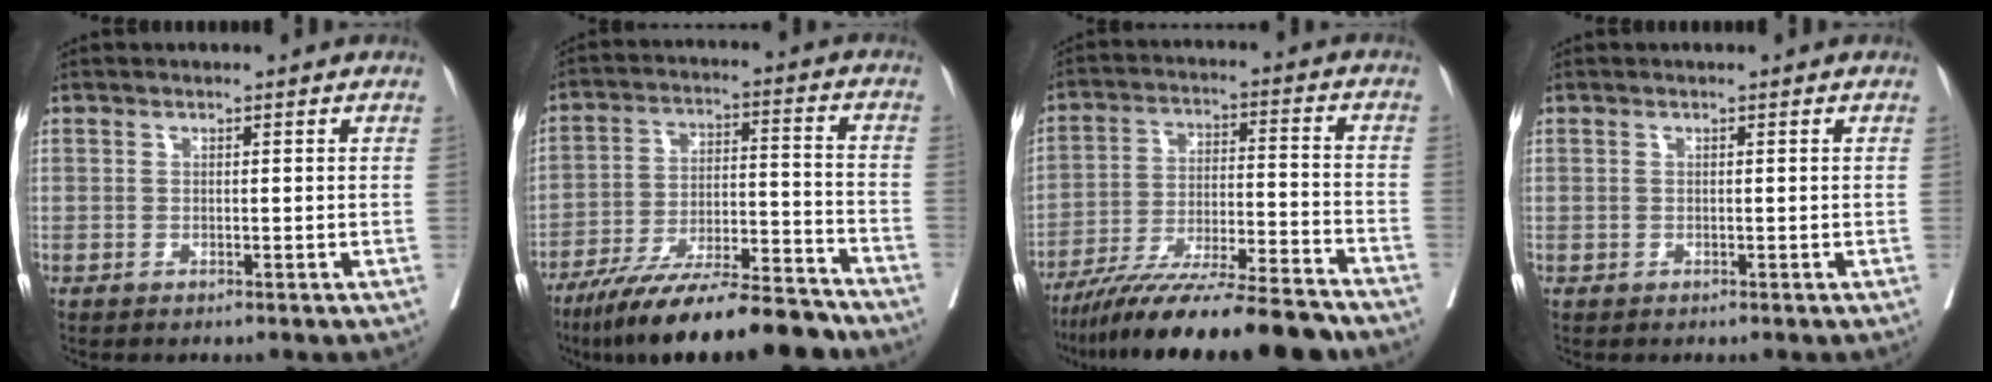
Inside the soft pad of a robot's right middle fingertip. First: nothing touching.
{"total": 18.8, "force": [-15.9, 2.5, 9.7], "torque": [-0.149, -0.002, -0.260]}
{"total": 19.8, "force": [-17.2, 0.7, 9.8], "torque": [-0.155, -0.023, -0.280]}
{"total": 0.0}